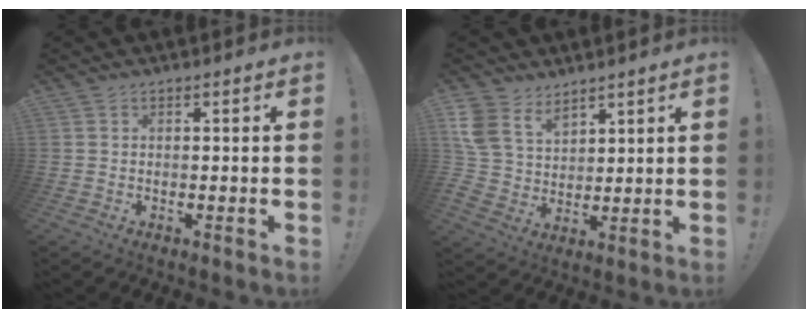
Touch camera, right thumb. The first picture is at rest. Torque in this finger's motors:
{"motor_torque": [0.96, 1.34, 0.11, 0.12, 0.05]}